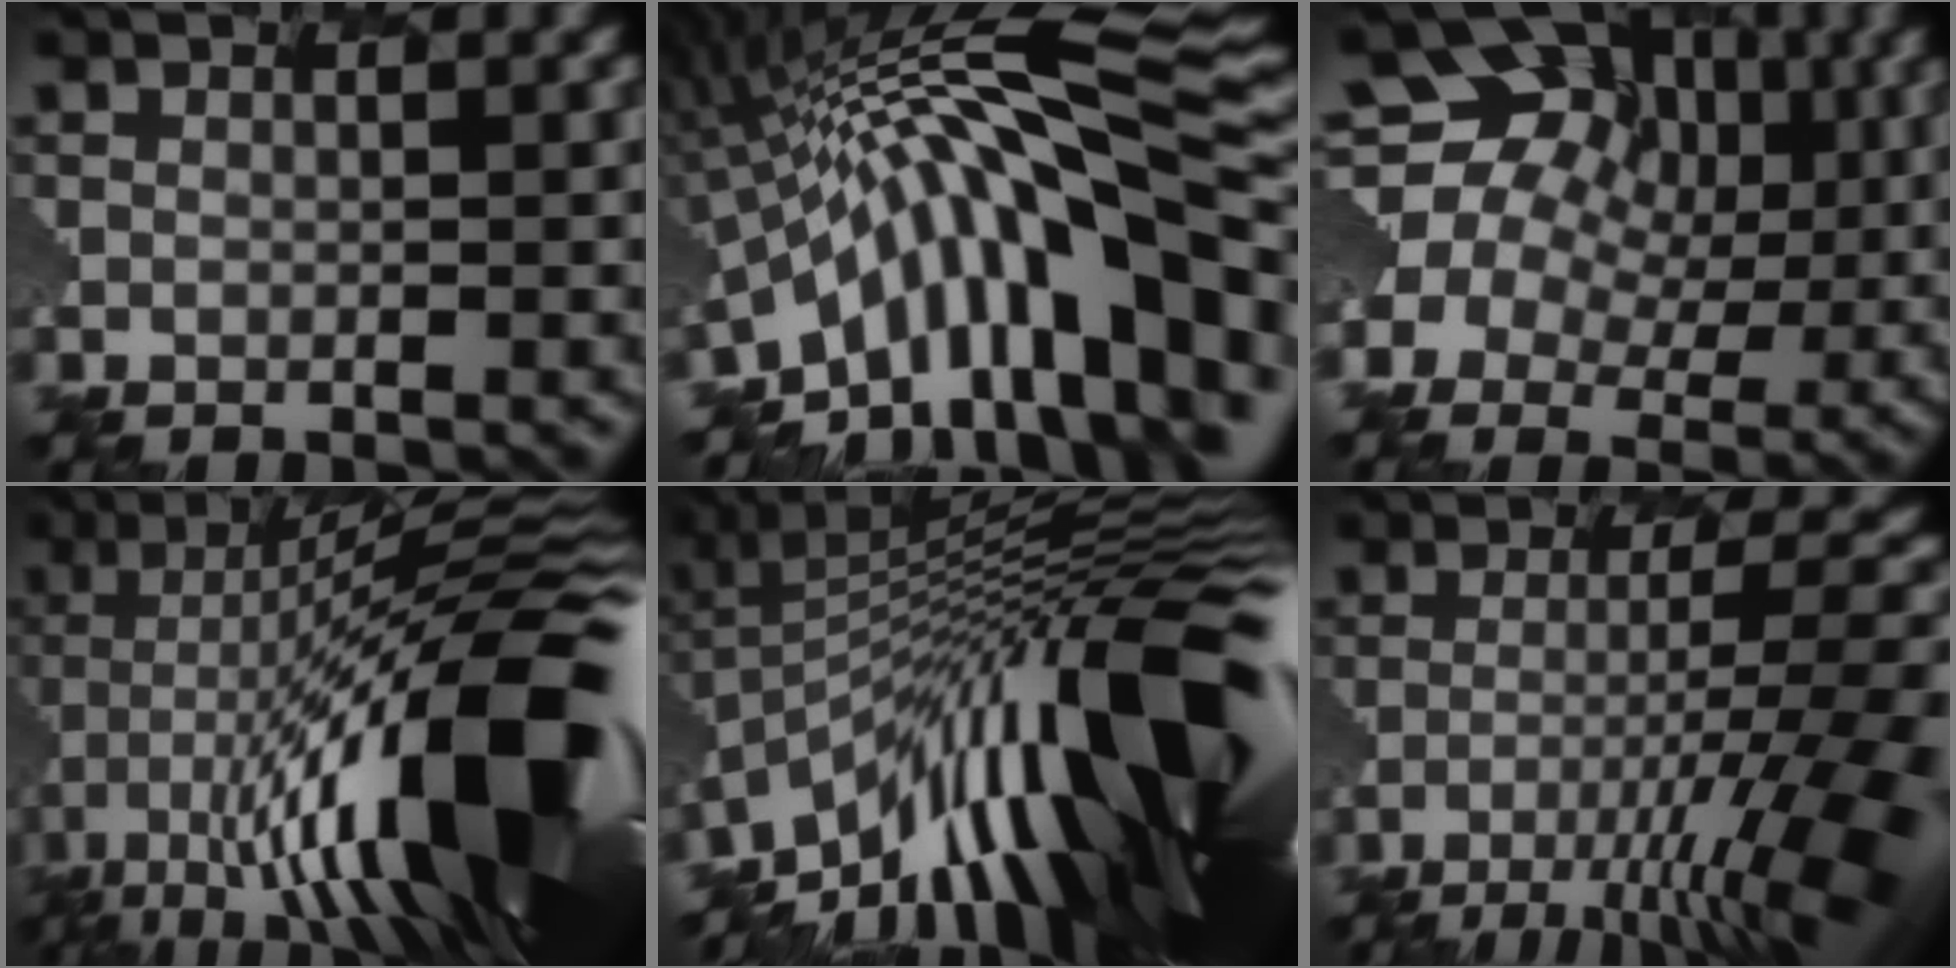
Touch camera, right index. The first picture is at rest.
{"total": 14.2, "force": [-4.5, 4.4, 12.8], "torque": [-0.186, 0.047, -0.107]}
{"total": 13.4, "force": [3.5, 11.4, 6.2], "torque": [-0.146, 0.041, 0.026]}
{"total": 17.0, "force": [-3.6, 5.2, 15.8], "torque": [-0.258, 0.035, -0.082]}
{"total": 16.5, "force": [-4.5, 6.1, 14.7], "torque": [-0.215, 0.024, -0.108]}
{"total": 11.5, "force": [-6.0, 1.7, 9.6], "torque": [-0.171, -0.005, -0.099]}